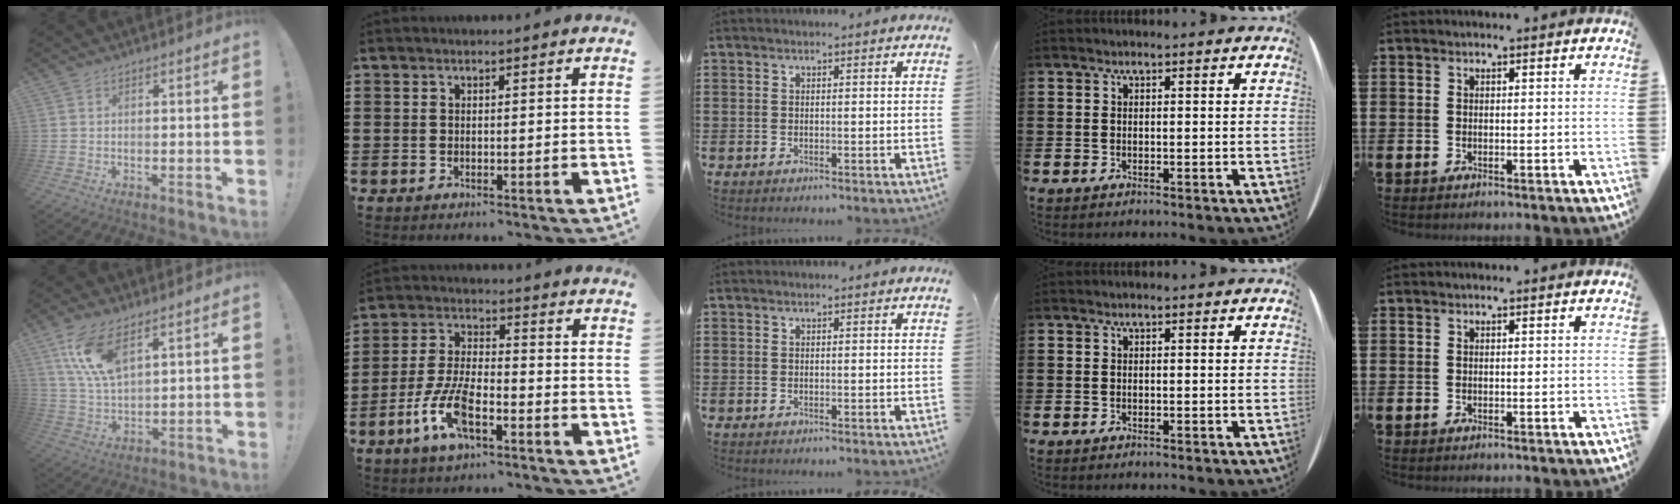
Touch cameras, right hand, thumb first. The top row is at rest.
{"thumb": {"total": 12.0, "force": [7.1, 5.1, 8.3], "torque": [-0.185, -0.021, 0.131]}, "index": {"total": 8.8, "force": [-4.3, 3.3, 7.0], "torque": [-0.167, -0.006, -0.084]}}